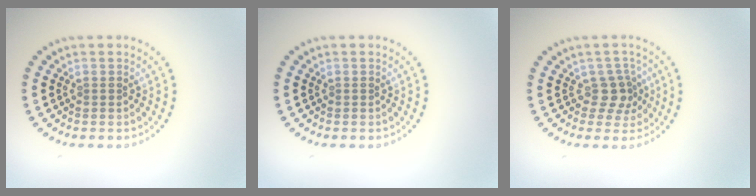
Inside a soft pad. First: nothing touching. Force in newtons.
{"total": 0.0}
{"total": 2.3, "press": 1.9, "slide": 1.3}